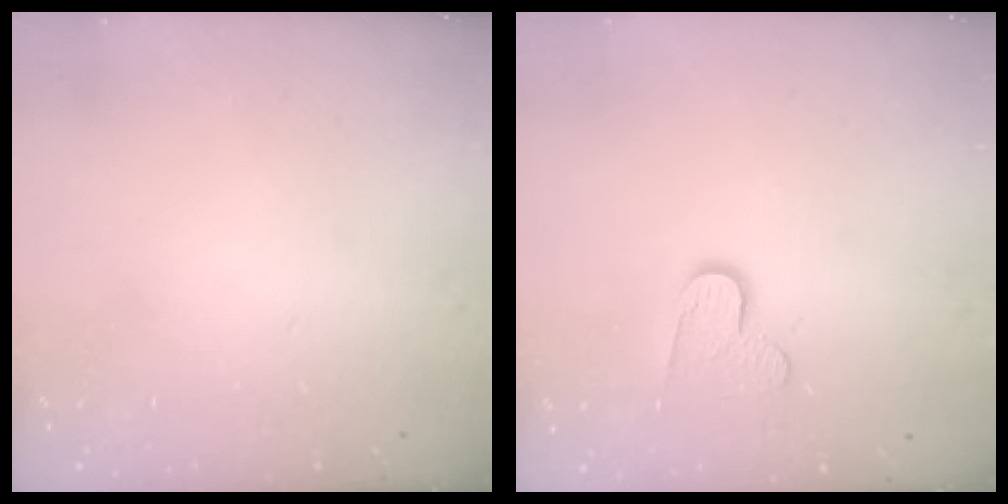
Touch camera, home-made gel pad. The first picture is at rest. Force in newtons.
{"total": 7.1, "press": 7.1, "slide": 0.5}